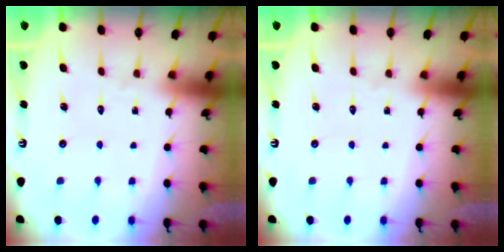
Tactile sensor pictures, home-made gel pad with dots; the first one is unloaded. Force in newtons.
{"total": 0.0}